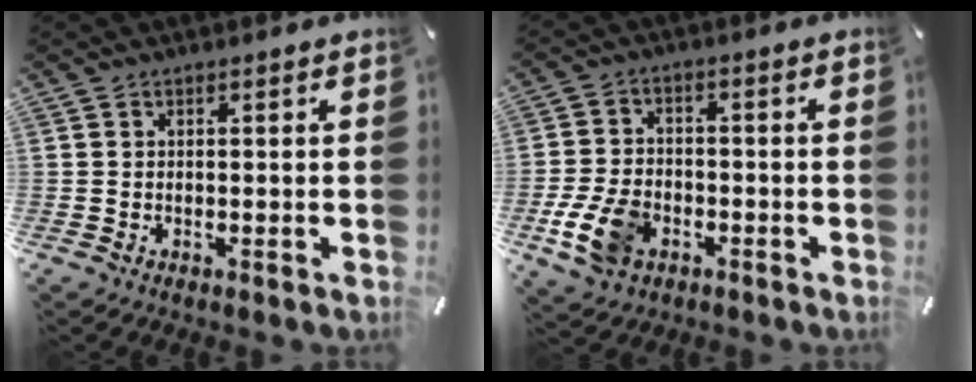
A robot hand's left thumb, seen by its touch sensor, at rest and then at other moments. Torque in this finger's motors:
{"motor_torque": [1.11, 2.09, 0.35, -0.17, 0.16]}